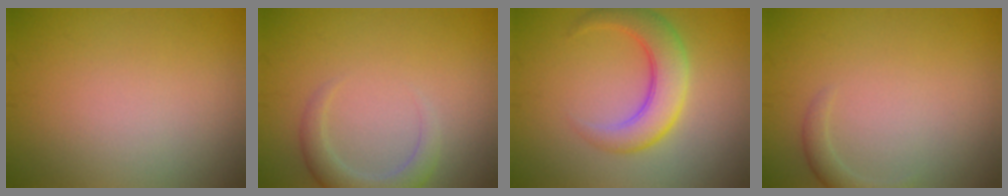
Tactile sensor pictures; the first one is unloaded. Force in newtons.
{"total": 2.8, "press": 2.8, "slide": 0.4}
{"total": 5.0, "press": 5.0, "slide": 0.1}
{"total": 1.4, "press": 1.4, "slide": 0.1}